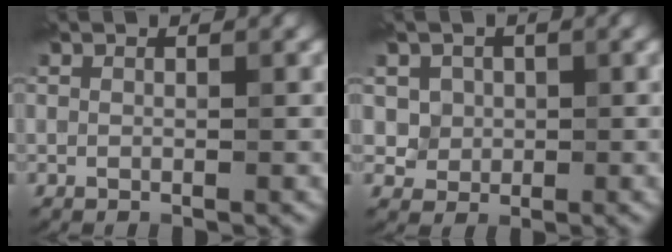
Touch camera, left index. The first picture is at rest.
{"total": 3.6, "force": [1.3, 3.1, 1.3], "torque": [-0.023, 0.000, 0.027]}